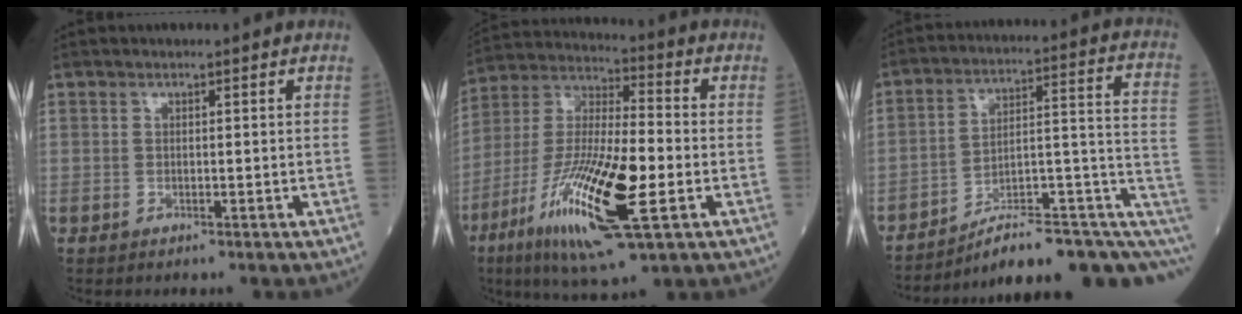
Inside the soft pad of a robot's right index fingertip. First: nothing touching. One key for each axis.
{"total": 20.5, "fx": -7.0, "fy": 3.7, "fz": 18.9, "tx": -0.393, "ty": -0.031, "tz": -0.124}
{"total": 17.4, "fx": -9.9, "fy": 4.6, "fz": 13.6, "tx": -0.125, "ty": 0.081, "tz": -0.133}